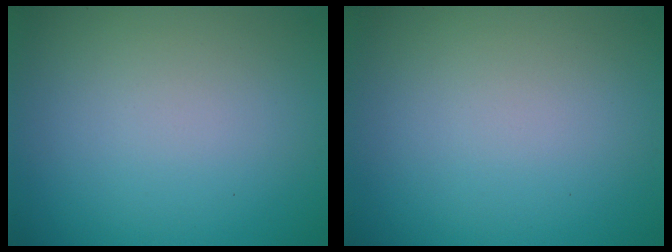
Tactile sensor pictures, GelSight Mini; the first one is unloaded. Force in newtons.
{"total": 0.0}